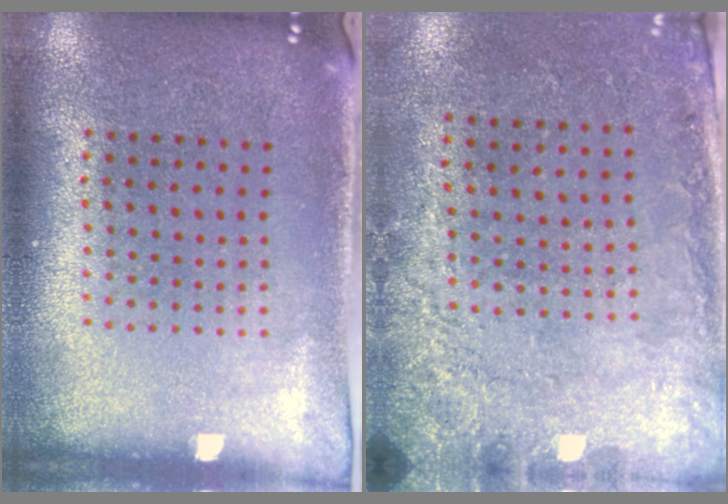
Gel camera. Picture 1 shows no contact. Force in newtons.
{"total": 2.7, "press": 2.0, "slide": 1.9}